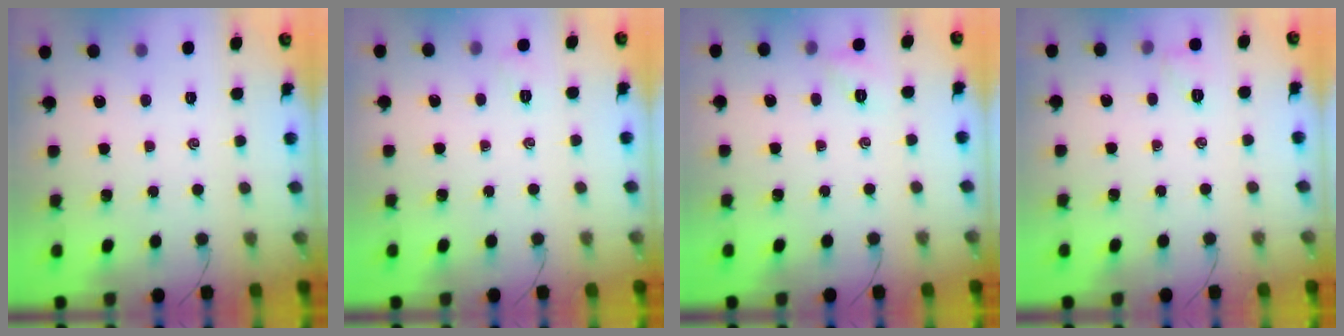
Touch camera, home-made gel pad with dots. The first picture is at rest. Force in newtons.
{"total": 4.3, "press": 4.1, "slide": 1.2}
{"total": 3.2, "press": 3.2, "slide": 0.3}
{"total": 5.3, "press": 5.1, "slide": 1.6}